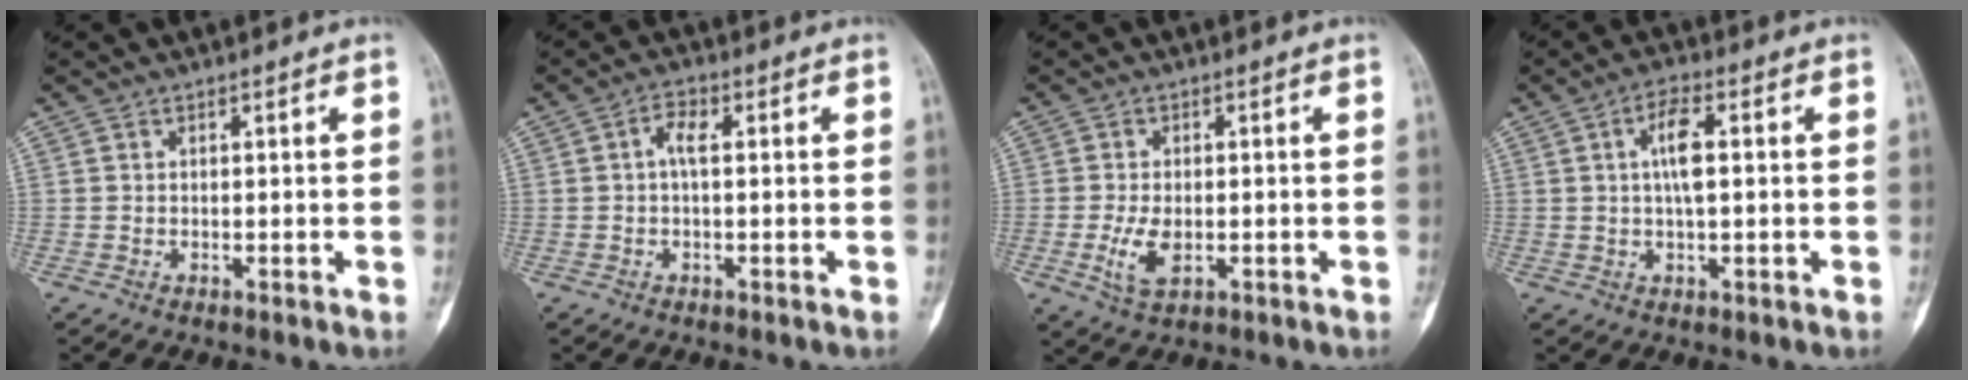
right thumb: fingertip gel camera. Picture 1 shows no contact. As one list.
[{"total": 3.2, "force": [0.2, 1.3, 2.9], "torque": [-0.056, 0.009, -0.002]}, {"total": 5.4, "force": [-1.3, 2.8, 4.5], "torque": [-0.096, -0.004, -0.020]}, {"total": 5.9, "force": [0.8, 2.0, 5.5], "torque": [-0.107, 0.006, 0.010]}]